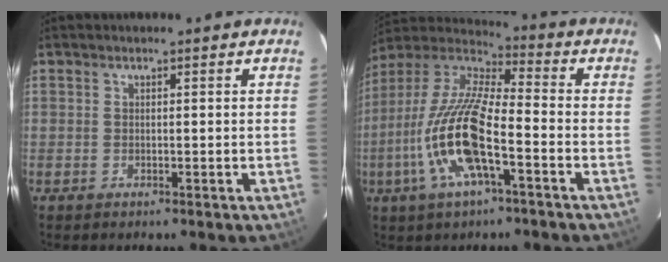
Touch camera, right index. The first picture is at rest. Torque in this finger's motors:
{"motor_torque": [2.14, 0.00, 1.05, 0.19]}